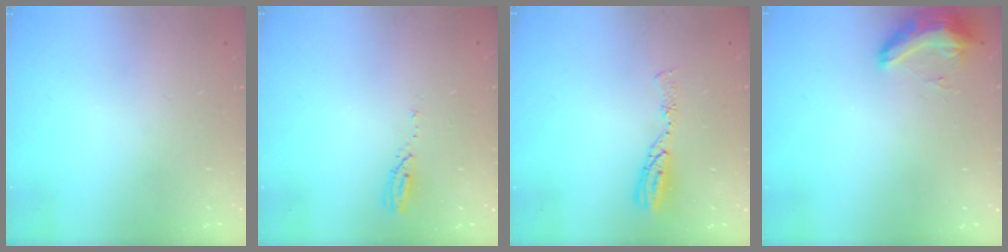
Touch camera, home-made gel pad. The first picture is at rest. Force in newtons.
{"total": 3.0, "press": 2.9, "slide": 0.3}
{"total": 7.8, "press": 7.8, "slide": 0.8}
{"total": 9.1, "press": 8.9, "slide": 1.9}